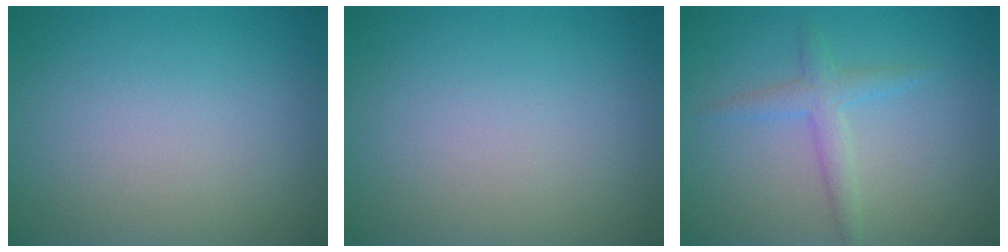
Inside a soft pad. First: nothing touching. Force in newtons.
{"total": 0.0}
{"total": 2.2, "press": 2.2, "slide": 0.1}